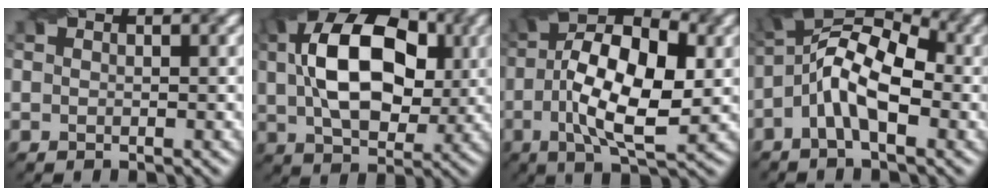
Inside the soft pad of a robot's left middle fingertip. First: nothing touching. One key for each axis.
{"total": 13.1, "fx": 2.0, "fy": 8.0, "fz": 10.1, "tx": -0.179, "ty": 0.012, "tz": 0.036}
{"total": 11.6, "fx": -0.8, "fy": 5.2, "fz": 10.4, "tx": -0.188, "ty": 0.008, "tz": -0.018}
{"total": 8.0, "fx": -1.3, "fy": 3.6, "fz": 7.1, "tx": -0.128, "ty": 0.030, "tz": -0.038}